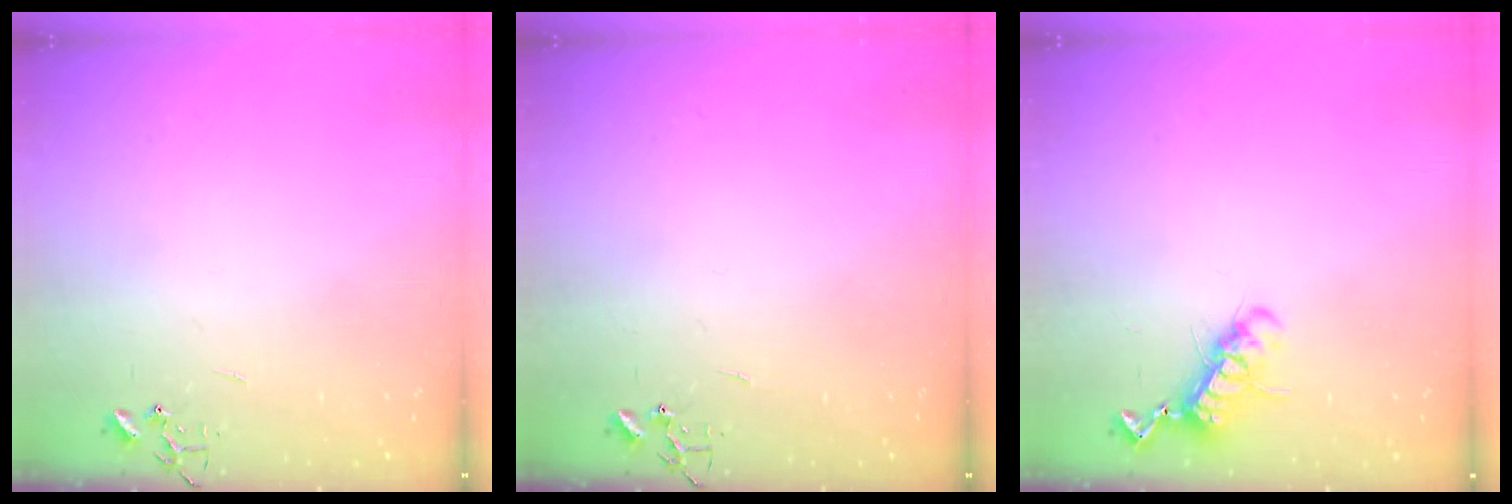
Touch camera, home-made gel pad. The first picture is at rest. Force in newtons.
{"total": 0.0}
{"total": 11.1, "press": 11.1, "slide": 0.7}